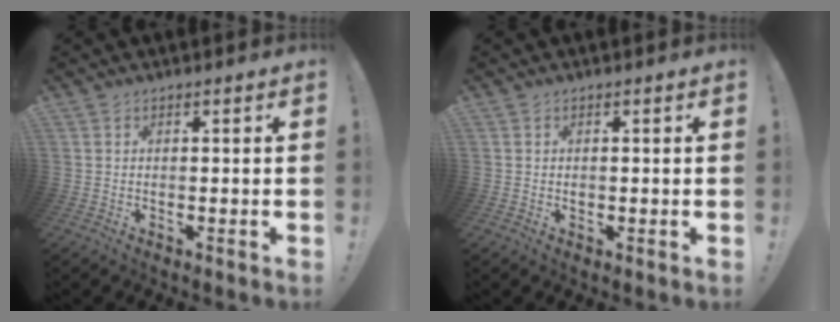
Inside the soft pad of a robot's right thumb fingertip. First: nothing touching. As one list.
[{"total": 0.6, "force": [-0.2, 0.6, 0.0], "torque": [0.000, 0.002, -0.004]}]